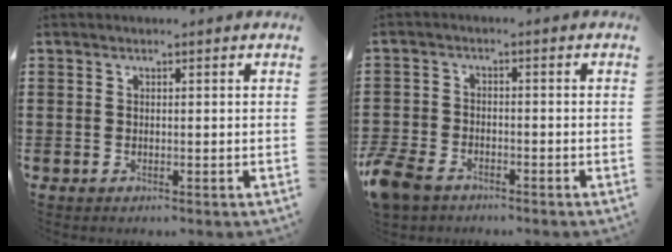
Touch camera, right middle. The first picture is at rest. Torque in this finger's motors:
{"motor_torque": [1.16, 0.42, 0.51, 0.18]}